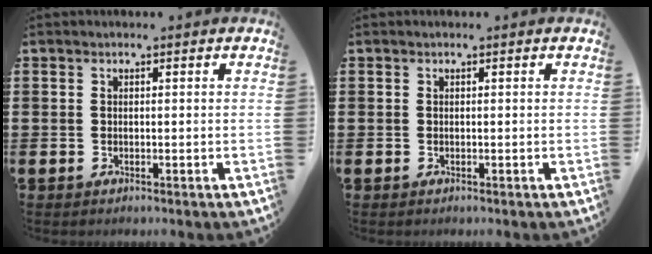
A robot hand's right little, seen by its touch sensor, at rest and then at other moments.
{"total": 0.0}